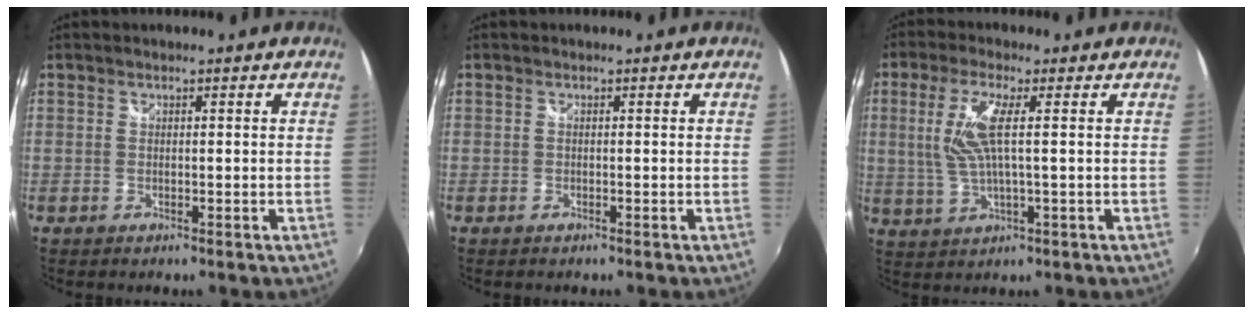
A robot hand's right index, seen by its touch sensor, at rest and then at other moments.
{"total": 0.0}
{"total": 7.9, "force": [1.2, 1.3, 7.7], "torque": [-0.162, 0.002, 0.031]}